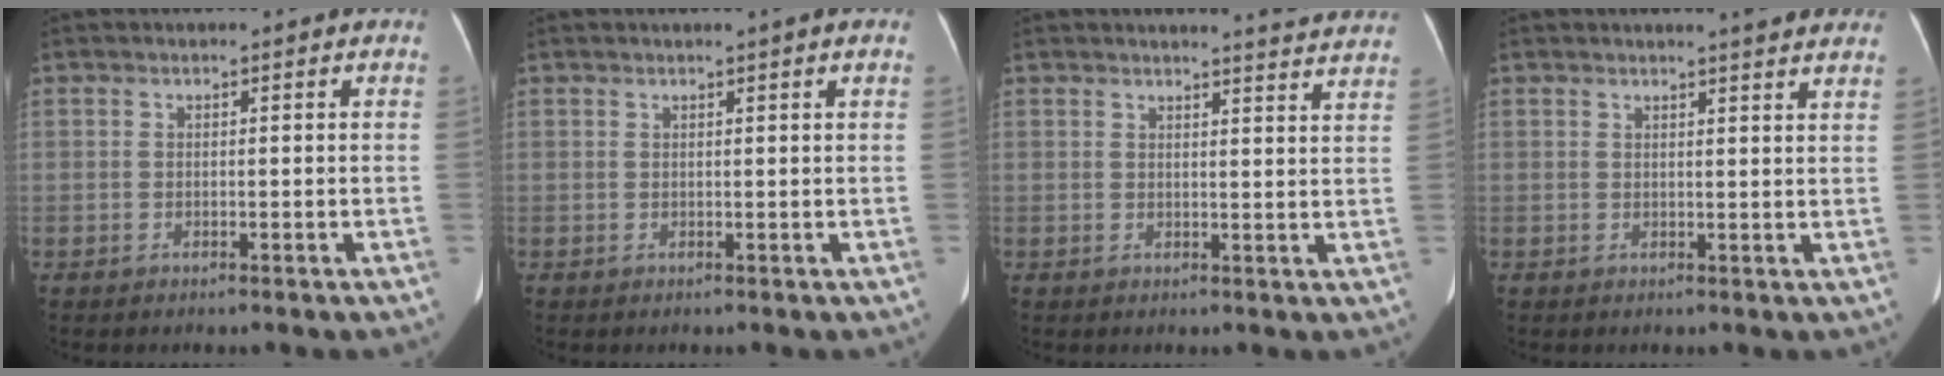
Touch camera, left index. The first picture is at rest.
{"total": 1.3, "force": [0.7, -0.2, 1.0], "torque": [-0.015, 0.003, 0.011]}
{"total": 7.8, "force": [7.6, -0.6, 1.4], "torque": [-0.020, -0.026, 0.068]}
{"total": 6.3, "force": [5.6, 0.3, 2.9], "torque": [-0.034, 0.001, 0.052]}